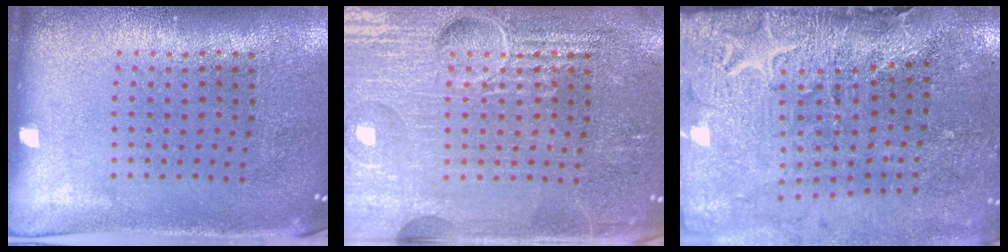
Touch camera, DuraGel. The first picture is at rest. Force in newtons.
{"total": 7.2, "press": 7.1, "slide": 0.9}
{"total": 3.4, "press": 3.3, "slide": 1.0}